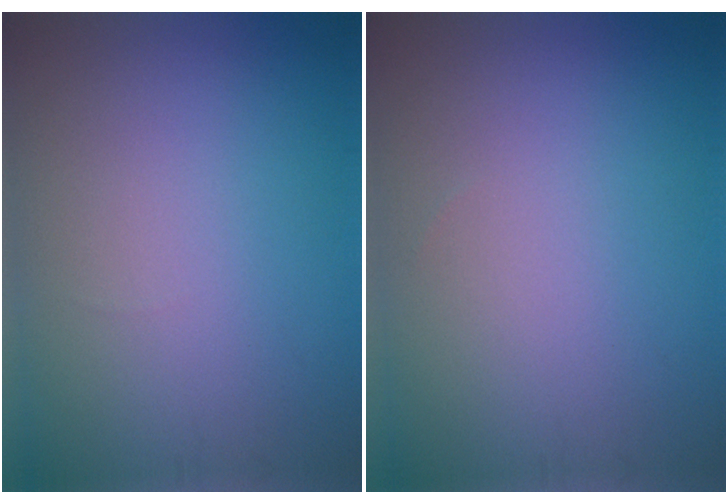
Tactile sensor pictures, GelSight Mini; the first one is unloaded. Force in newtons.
{"total": 0.0}